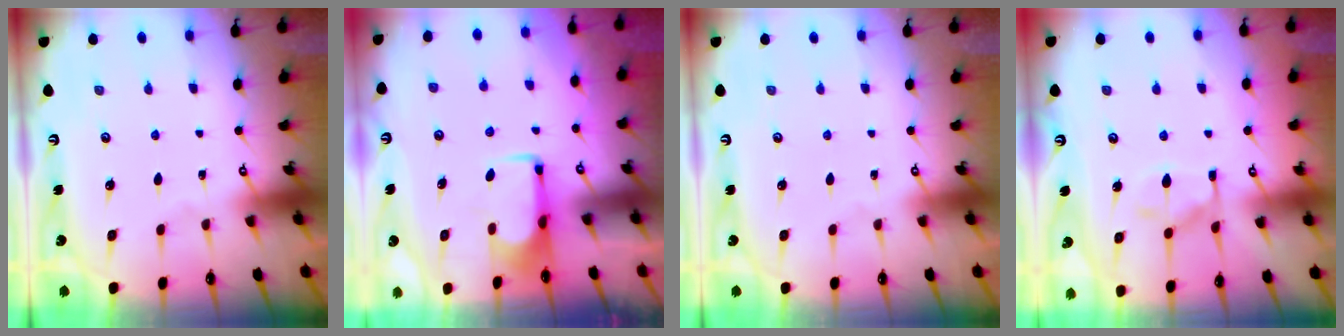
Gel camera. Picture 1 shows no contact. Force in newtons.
{"total": 1.9, "press": 1.9, "slide": 0.5}
{"total": 0.0}
{"total": 10.4, "press": 10.4, "slide": 0.9}